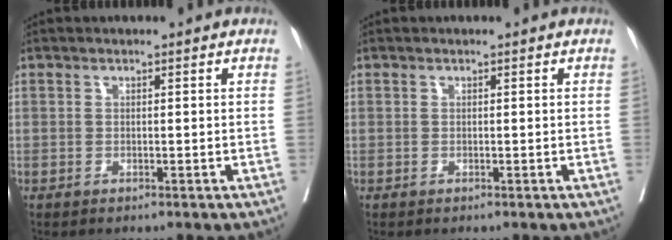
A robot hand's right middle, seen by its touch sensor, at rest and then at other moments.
{"total": 0.0}